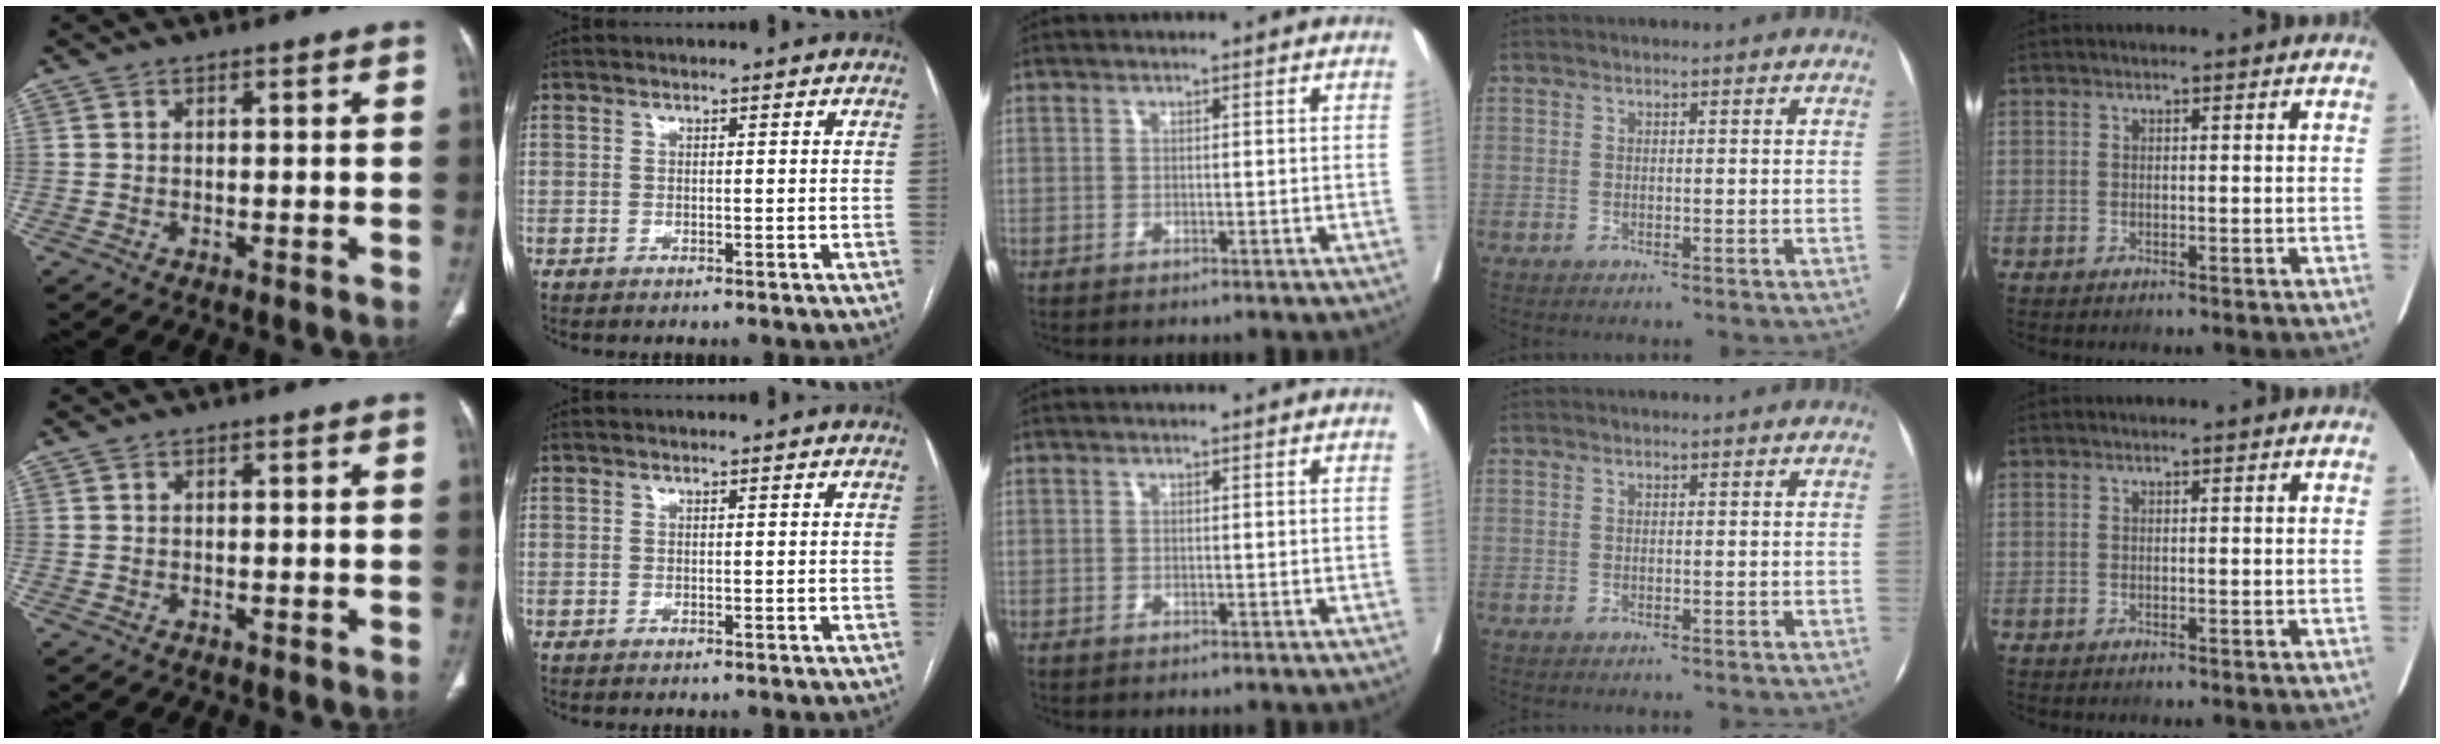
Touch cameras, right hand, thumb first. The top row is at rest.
{}